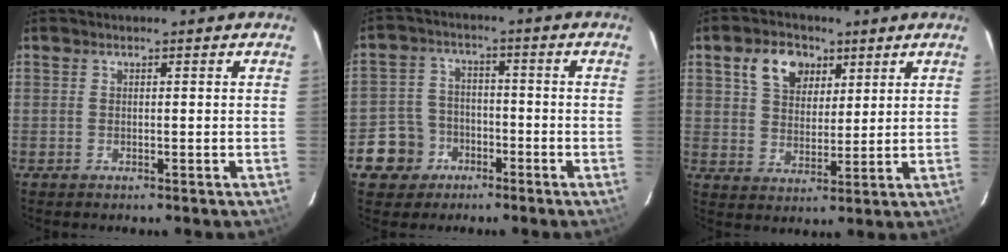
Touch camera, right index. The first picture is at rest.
{"total": 7.9, "force": [-3.8, 6.8, 1.1], "torque": [-0.054, 0.023, -0.056]}
{"total": 8.9, "force": [4.4, 6.1, 4.6], "torque": [-0.088, 0.022, 0.080]}